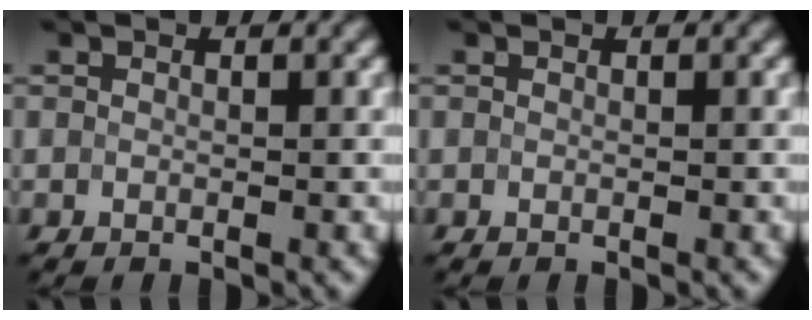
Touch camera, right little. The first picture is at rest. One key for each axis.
{"total": 0.0}